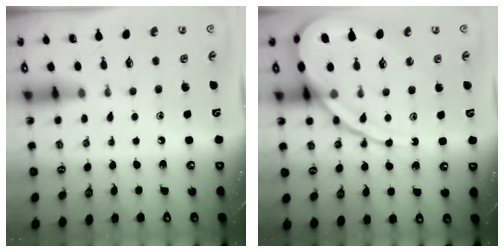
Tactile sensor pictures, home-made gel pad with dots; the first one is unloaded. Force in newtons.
{"total": 15.5, "press": 15.4, "slide": 1.5}